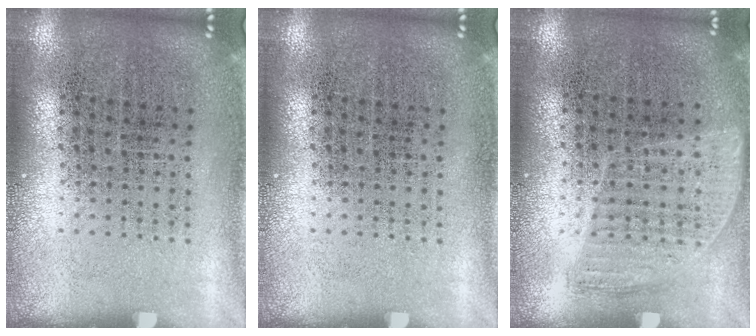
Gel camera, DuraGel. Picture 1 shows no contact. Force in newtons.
{"total": 0.0}
{"total": 0.9, "press": 0.8, "slide": 0.4}